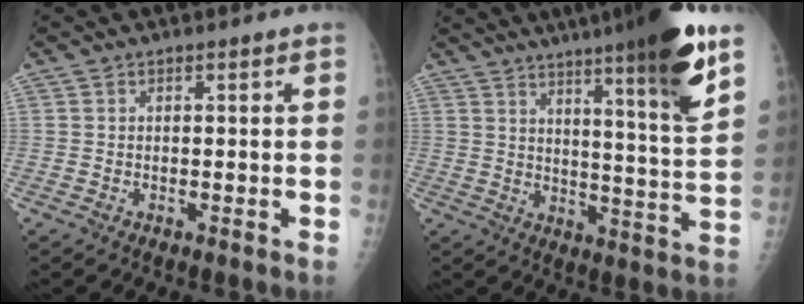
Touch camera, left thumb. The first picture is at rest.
{"total": 18.7, "force": [11.8, 1.2, 14.4], "torque": [-0.192, -0.057, 0.166]}